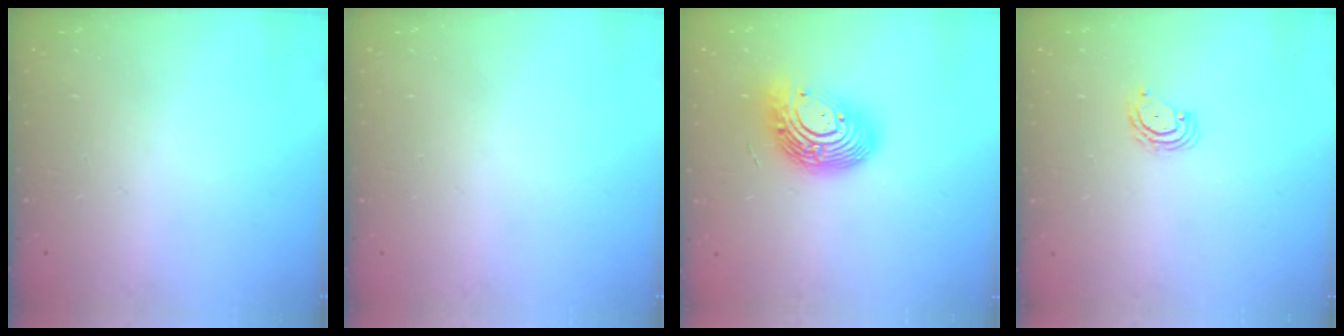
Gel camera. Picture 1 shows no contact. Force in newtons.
{"total": 0.0}
{"total": 15.1, "press": 15.1, "slide": 1.4}
{"total": 5.0, "press": 5.0, "slide": 0.4}